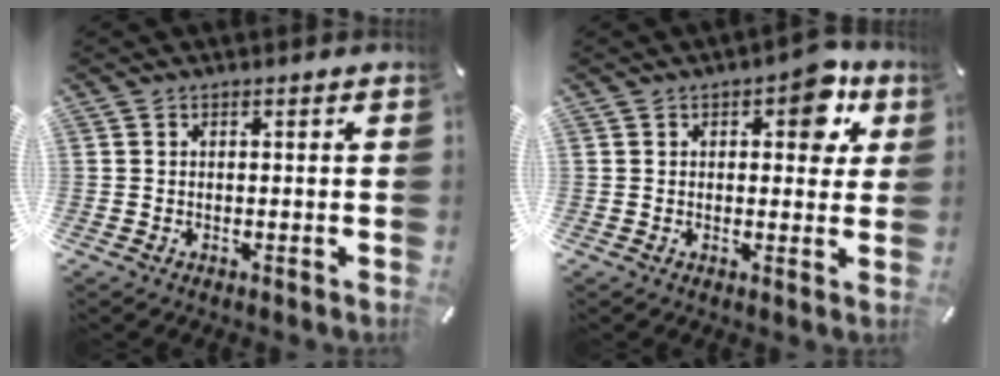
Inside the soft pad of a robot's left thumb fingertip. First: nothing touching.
{"total": 7.9, "force": [3.4, 4.4, 5.7], "torque": [-0.056, -0.012, 0.048]}